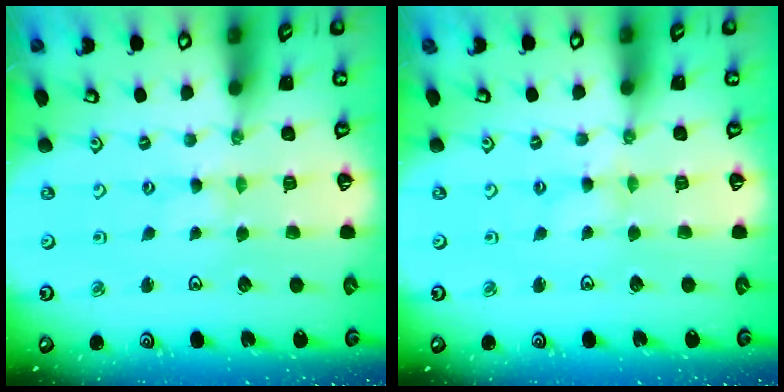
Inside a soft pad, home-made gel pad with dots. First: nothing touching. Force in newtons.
{"total": 2.3, "press": 2.3, "slide": 0.3}